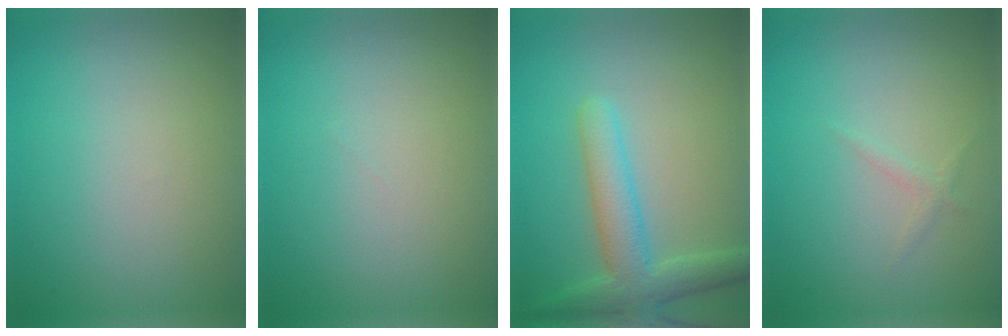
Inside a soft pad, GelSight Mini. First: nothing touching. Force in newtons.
{"total": 0.0}
{"total": 4.7, "press": 4.7, "slide": 0.3}
{"total": 0.7, "press": 0.7, "slide": 0.0}